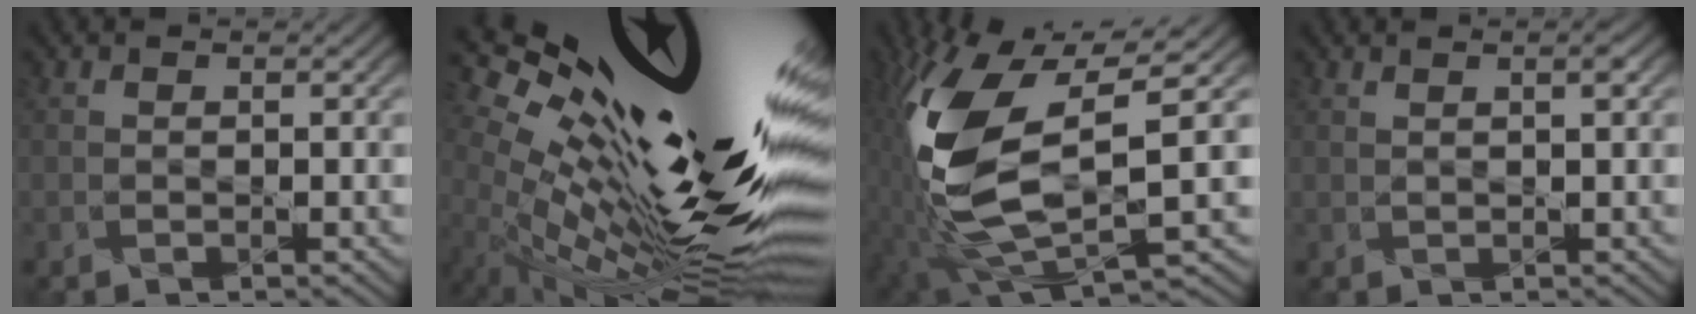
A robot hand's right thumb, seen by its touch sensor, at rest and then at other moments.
{"total": 19.4, "force": [4.7, 6.3, 17.7], "torque": [-0.262, 0.014, 0.076]}
{"total": 14.4, "force": [0.1, 7.0, 12.6], "torque": [-0.281, -0.026, 0.009]}
{"total": 1.5, "force": [1.0, 0.4, 1.1], "torque": [-0.010, -0.002, 0.019]}